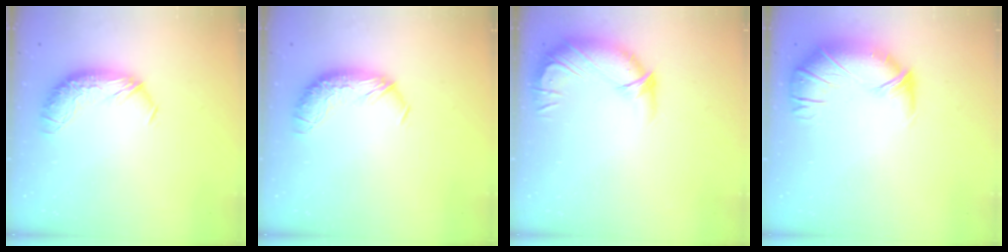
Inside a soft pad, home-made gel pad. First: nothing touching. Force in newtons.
{"total": 0.0}
{"total": 2.9, "press": 0.1, "slide": 2.9}
{"total": 2.6, "press": 1.0, "slide": 2.4}